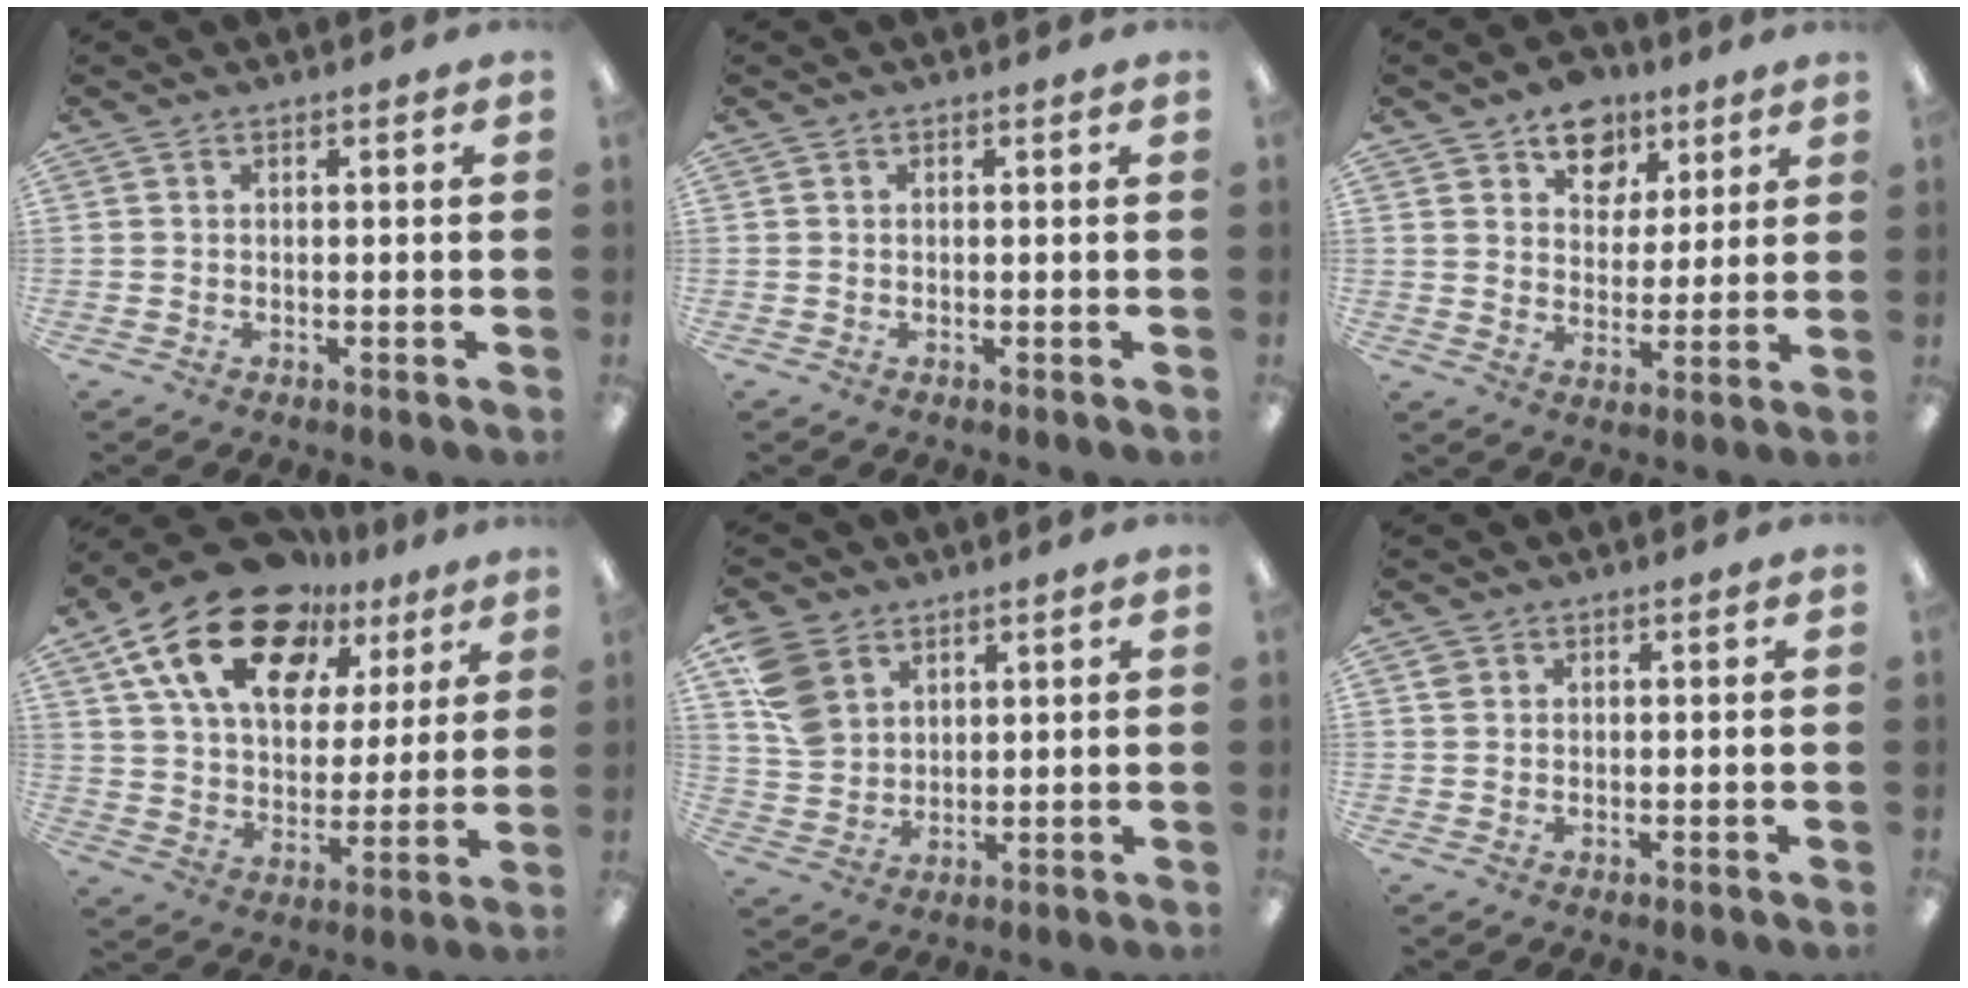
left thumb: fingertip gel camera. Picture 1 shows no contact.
{"total": 0.0}
{"total": 10.4, "force": [7.0, 7.2, 2.5], "torque": [-0.031, -0.044, 0.126]}
{"total": 21.2, "force": [12.9, 11.7, 12.0], "torque": [-0.216, -0.061, 0.231]}
{"total": 11.0, "force": [5.8, 8.2, 4.7], "torque": [-0.112, -0.010, 0.115]}
{"total": 1.2, "force": [0.6, 1.0, 0.2], "torque": [0.003, 0.001, 0.010]}